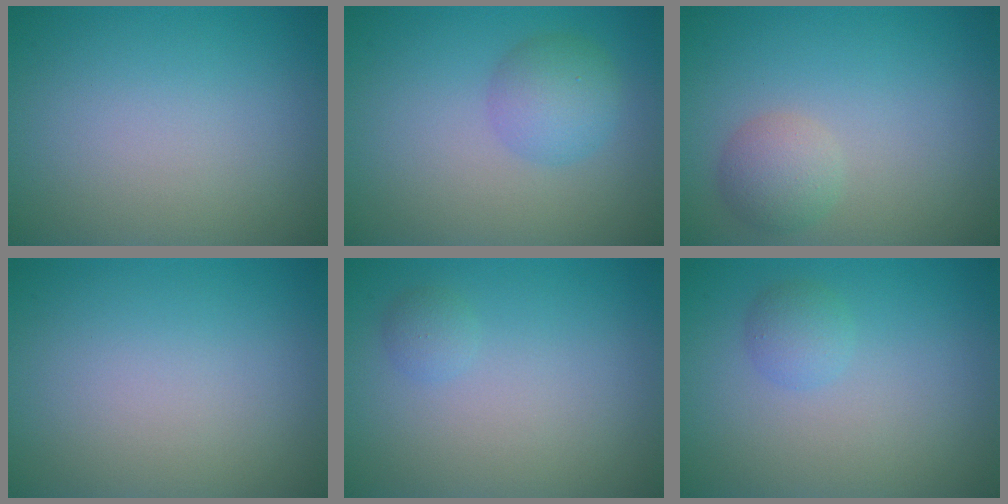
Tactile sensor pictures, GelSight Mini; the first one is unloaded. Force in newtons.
{"total": 3.0, "press": 3.0, "slide": 0.1}
{"total": 2.3, "press": 2.3, "slide": 0.2}
{"total": 0.0}
{"total": 0.9, "press": 0.9, "slide": 0.0}
{"total": 1.5, "press": 1.5, "slide": 0.1}